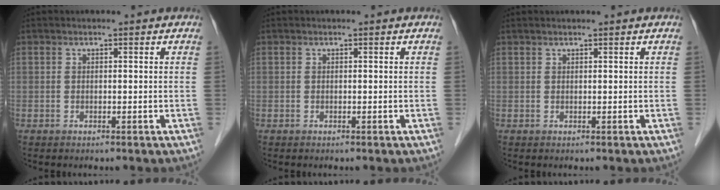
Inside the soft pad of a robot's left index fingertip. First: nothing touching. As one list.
[{"total": 0.0}, {"total": 0.7, "force": [0.6, -0.1, 0.3], "torque": [-0.008, 0.009, 0.015]}]